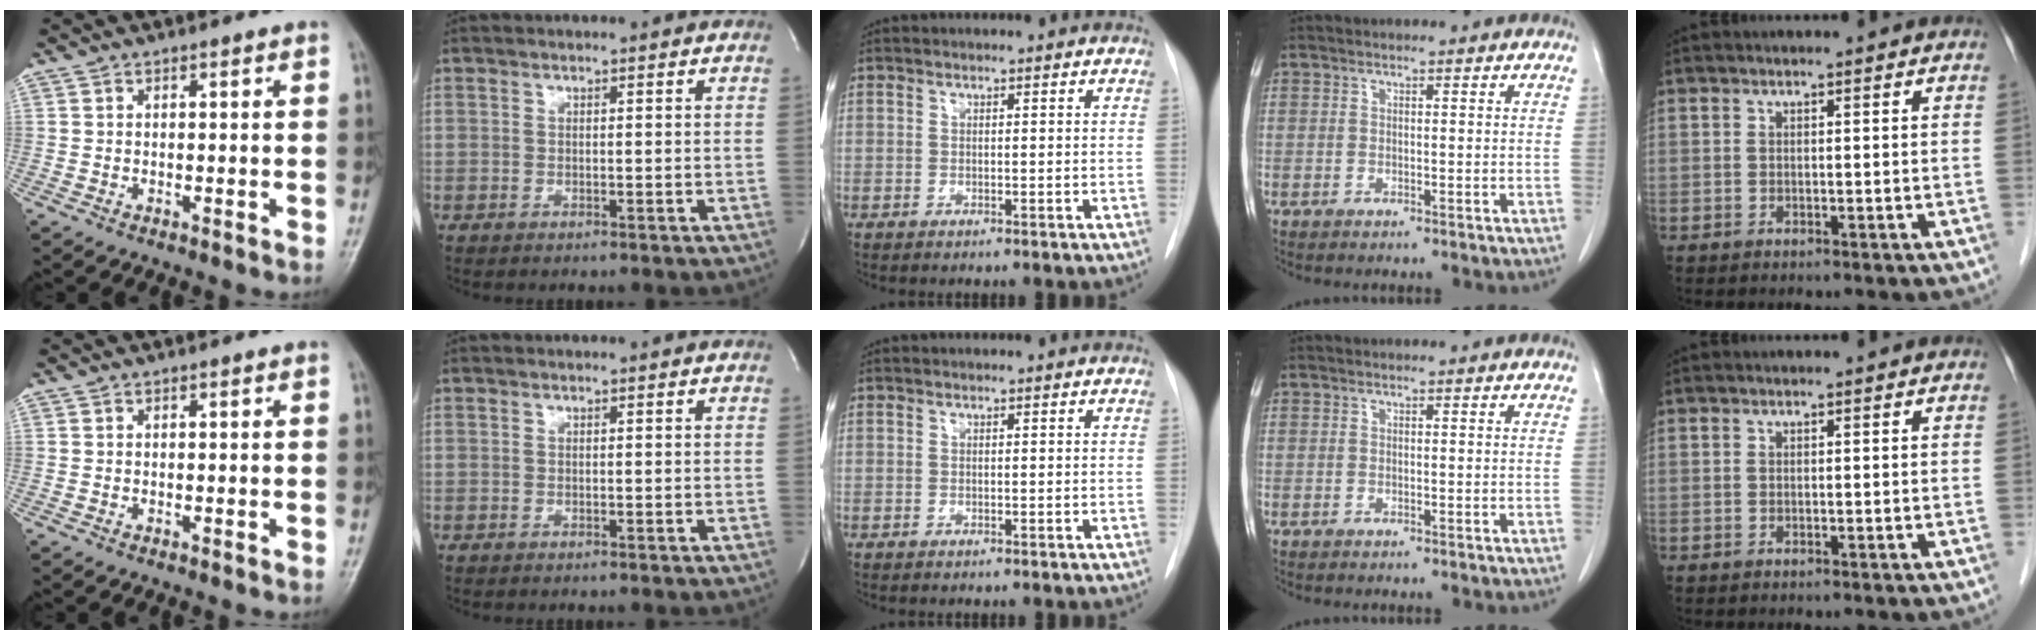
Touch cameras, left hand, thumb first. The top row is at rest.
{}